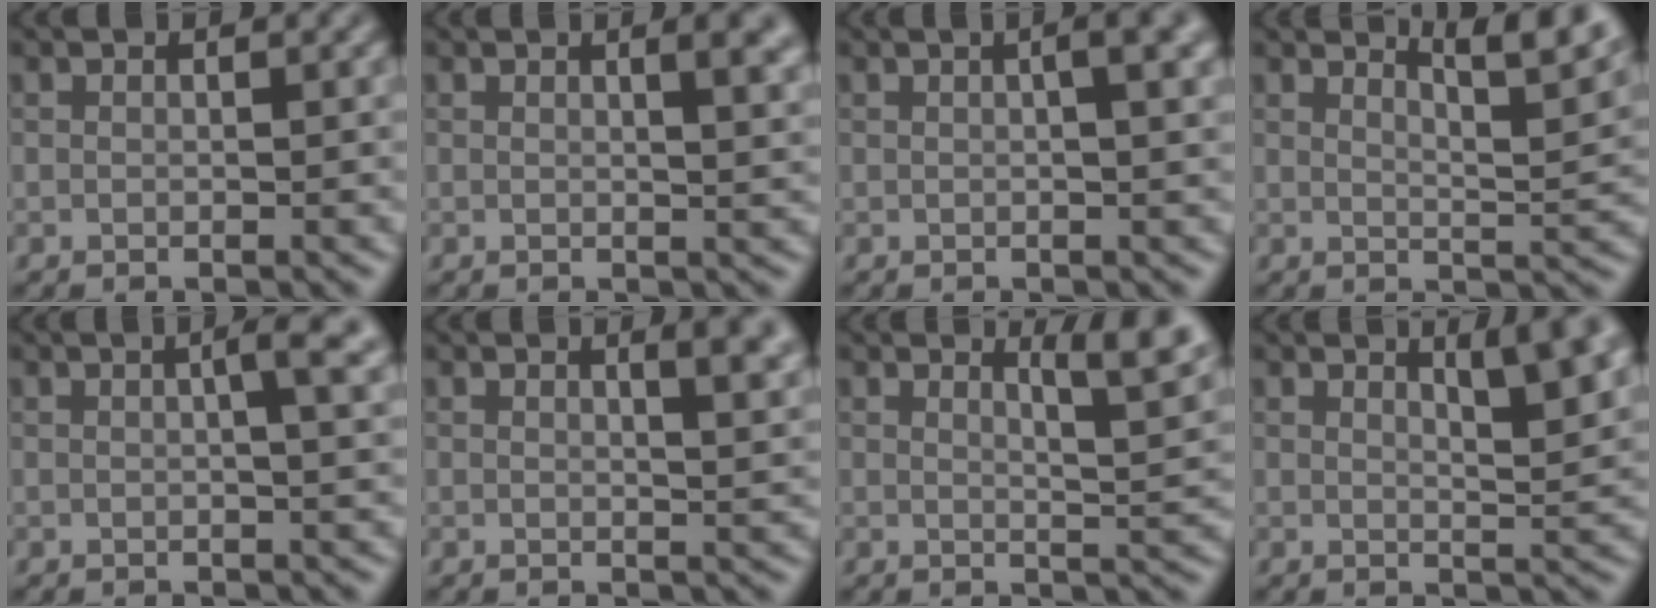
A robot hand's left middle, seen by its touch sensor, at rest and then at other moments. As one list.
[{"total": 4.0, "force": [1.6, 1.6, 3.3], "torque": [-0.021, 0.008, 0.017]}, {"total": 3.9, "force": [1.1, 1.3, 3.5], "torque": [-0.030, 0.010, 0.002]}, {"total": 5.6, "force": [4.2, 1.1, 3.5], "torque": [-0.045, 0.005, 0.053]}, {"total": 4.2, "force": [0.9, 1.3, 3.9], "torque": [-0.040, 0.017, 0.004]}, {"total": 4.9, "force": [2.1, 1.9, 3.9], "torque": [-0.020, 0.011, 0.019]}, {"total": 4.6, "force": [2.8, 1.1, 3.4], "torque": [-0.039, 0.000, 0.043]}, {"total": 4.6, "force": [2.6, 1.2, 3.6], "torque": [-0.039, 0.002, 0.036]}]